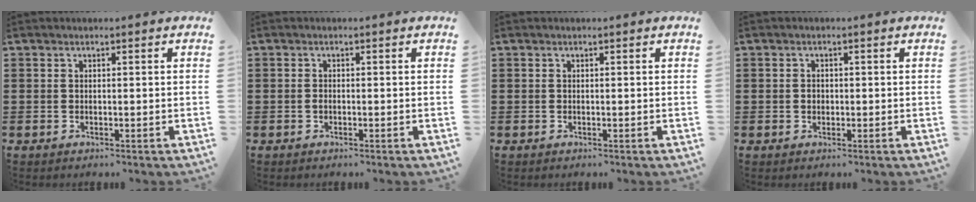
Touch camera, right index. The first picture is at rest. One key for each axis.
{"total": 0.7, "fx": -0.3, "fy": 0.4, "fz": 0.5, "tx": -0.012, "ty": -0.002, "tz": -0.005}
{"total": 0.0}
{"total": 1.1, "fx": -0.1, "fy": 0.9, "fz": 0.6, "tx": -0.014, "ty": 0.004, "tz": -0.002}